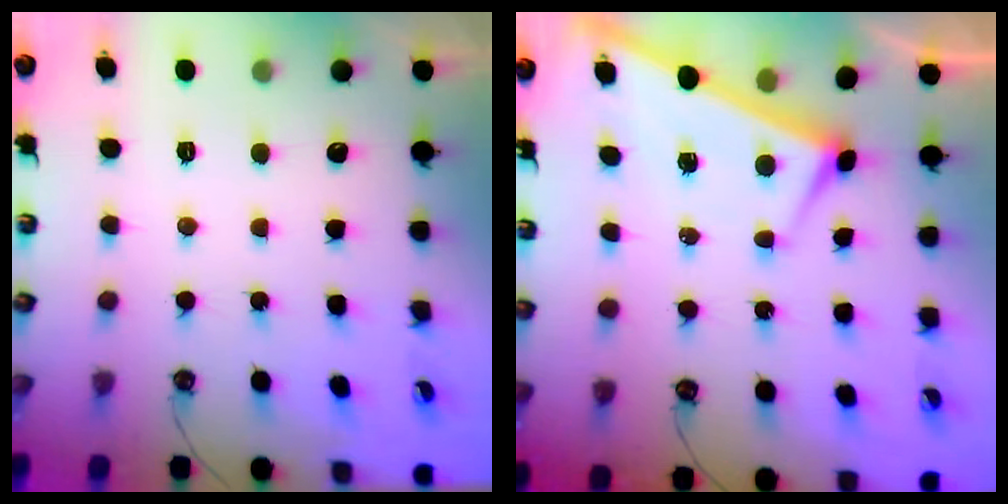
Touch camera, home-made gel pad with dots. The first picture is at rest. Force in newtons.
{"total": 2.9, "press": 2.9, "slide": 0.1}